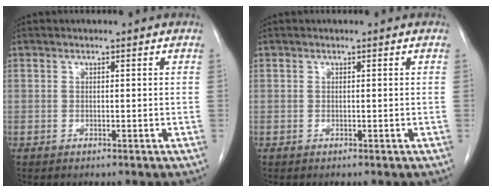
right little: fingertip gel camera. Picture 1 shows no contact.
{"total": 0.0}